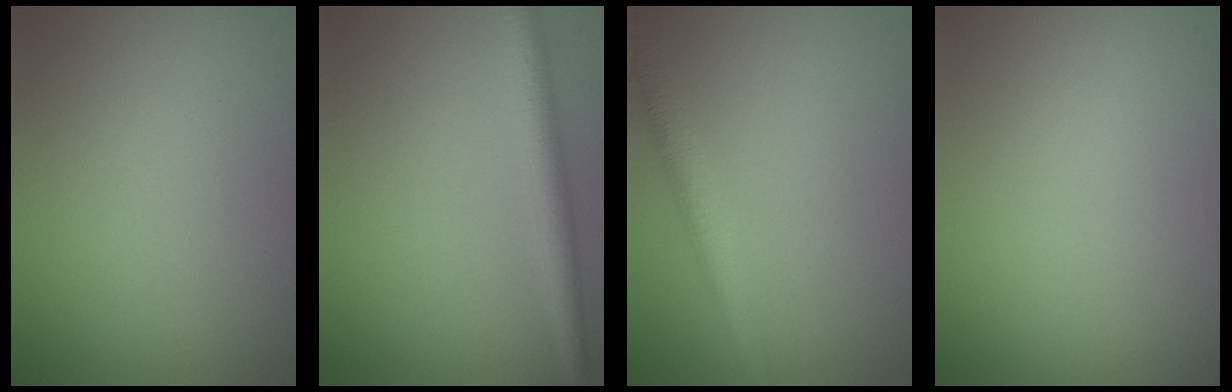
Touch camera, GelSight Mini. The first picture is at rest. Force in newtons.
{"total": 2.9, "press": 2.9, "slide": 0.1}
{"total": 2.9, "press": 2.9, "slide": 0.2}
{"total": 0.0}